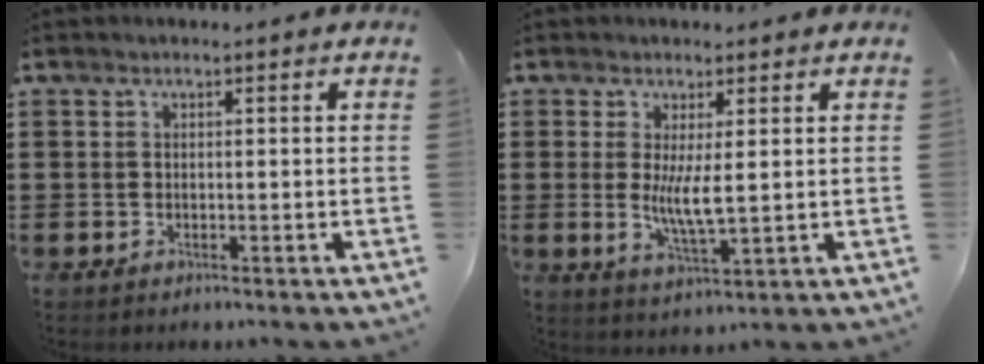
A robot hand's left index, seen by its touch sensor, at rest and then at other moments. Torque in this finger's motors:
{"motor_torque": [1.13, -0.08, 0.22, 0.16]}